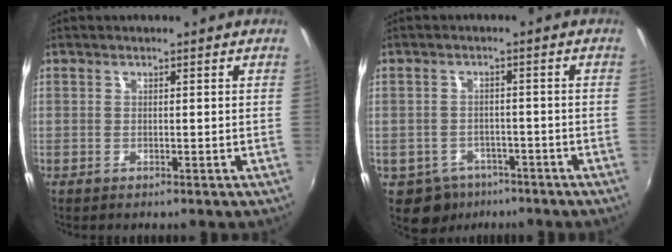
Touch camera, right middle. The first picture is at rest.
{"total": 6.5, "force": [-4.2, 4.7, 1.5], "torque": [-0.046, 0.000, -0.056]}